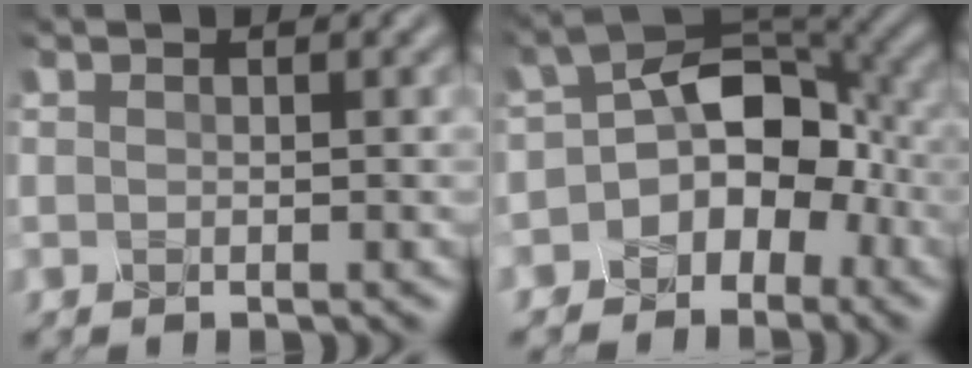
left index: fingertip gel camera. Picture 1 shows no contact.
{"total": 6.6, "force": [-2.9, 4.7, 3.7], "torque": [-0.033, 0.020, -0.062]}